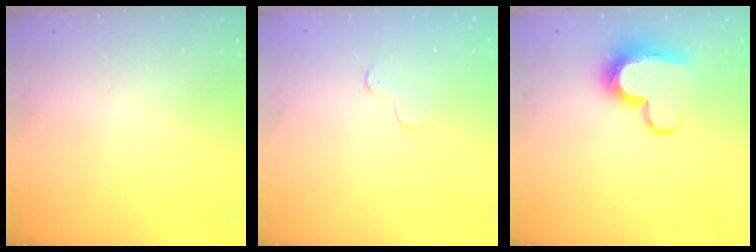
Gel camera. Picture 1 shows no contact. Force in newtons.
{"total": 3.2, "press": 3.2, "slide": 0.3}
{"total": 11.7, "press": 11.7, "slide": 1.0}